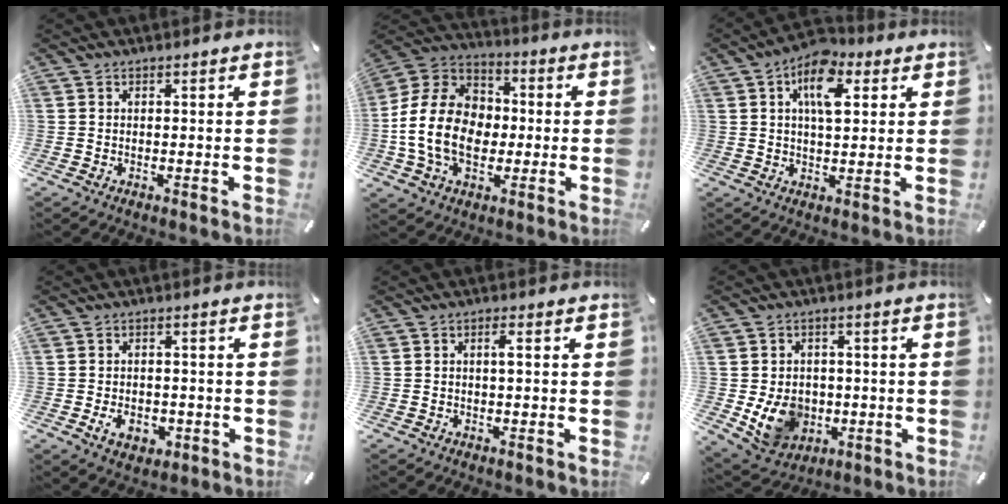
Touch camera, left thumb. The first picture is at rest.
{"total": 15.7, "force": [-2.5, 12.2, 9.5], "torque": [-0.211, 0.031, -0.044]}
{"total": 10.5, "force": [3.9, 5.8, 7.9], "torque": [-0.120, -0.004, 0.066]}
{"total": 5.3, "force": [-1.8, 3.9, 3.1], "torque": [-0.054, 0.003, -0.034]}
{"total": 1.8, "force": [0.1, 0.4, 1.8], "torque": [-0.036, 0.002, 0.000]}
{"total": 11.0, "force": [-2.2, 9.2, 5.5], "torque": [-0.111, 0.010, -0.034]}